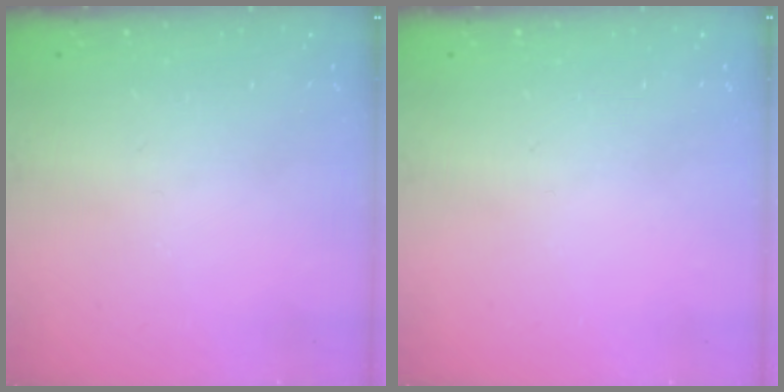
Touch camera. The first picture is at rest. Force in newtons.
{"total": 0.0}